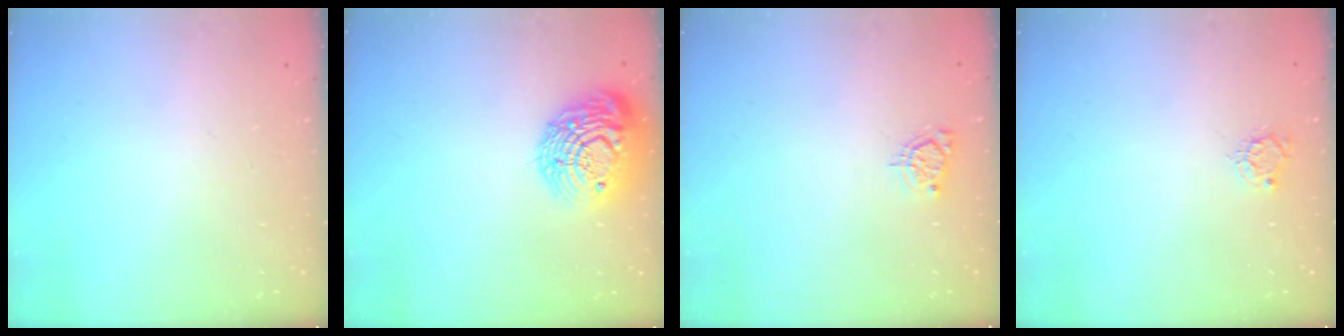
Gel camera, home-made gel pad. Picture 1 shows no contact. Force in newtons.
{"total": 17.9, "press": 17.9, "slide": 1.1}
{"total": 3.8, "press": 3.8, "slide": 0.5}
{"total": 5.2, "press": 5.2, "slide": 0.4}